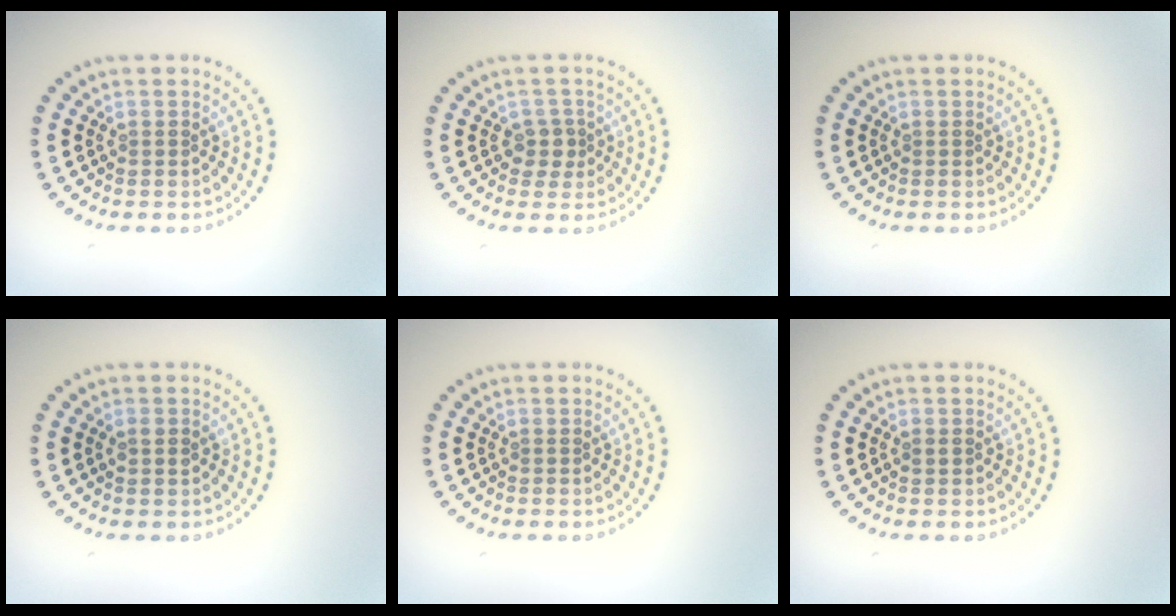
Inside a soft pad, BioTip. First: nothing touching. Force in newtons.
{"total": 1.7, "press": 1.4, "slide": 1.0}
{"total": 0.0}
{"total": 1.2, "press": 1.2, "slide": 0.1}
{"total": 0.0}
{"total": 0.7, "press": 0.7, "slide": 0.1}